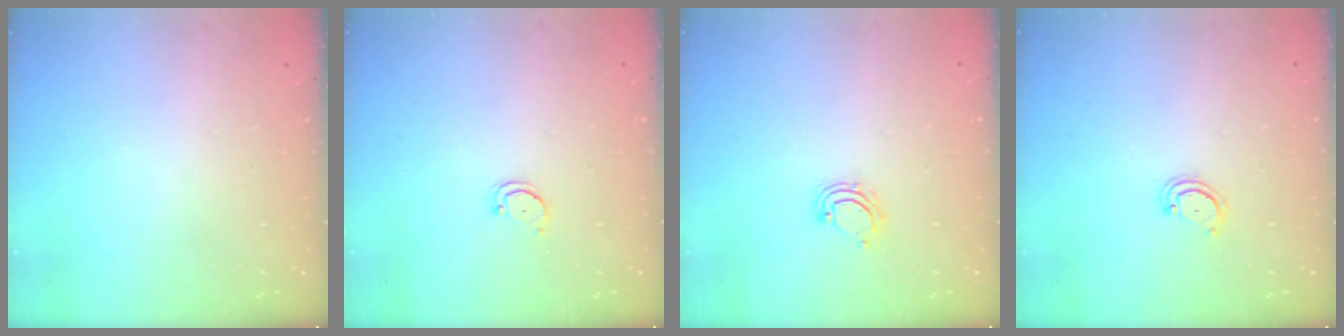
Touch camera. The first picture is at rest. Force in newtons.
{"total": 2.3, "press": 2.3, "slide": 0.2}
{"total": 5.4, "press": 5.4, "slide": 0.3}
{"total": 2.6, "press": 2.6, "slide": 0.3}